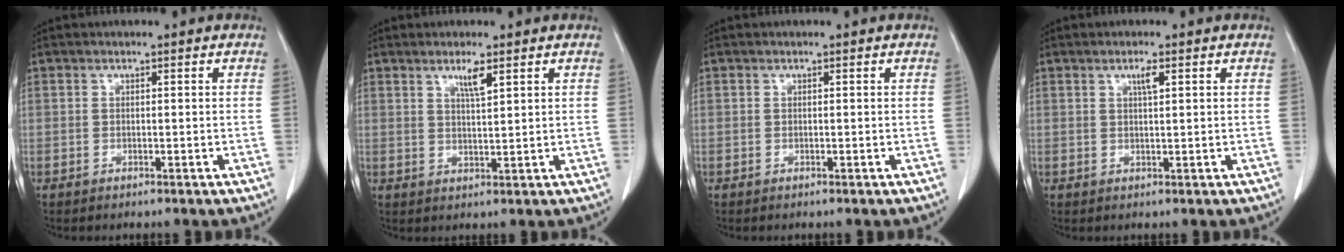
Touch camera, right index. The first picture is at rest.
{"total": 3.0, "force": [1.8, 0.1, 2.4], "torque": [-0.048, -0.003, 0.036]}
{"total": 0.0}
{"total": 1.8, "force": [0.8, 0.1, 1.5], "torque": [-0.030, -0.001, 0.016]}